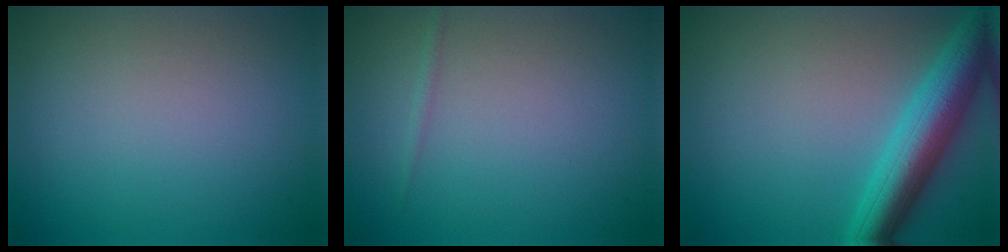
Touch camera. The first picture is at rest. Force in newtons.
{"total": 0.6, "press": 0.6, "slide": 0.0}
{"total": 6.6, "press": 6.6, "slide": 0.2}